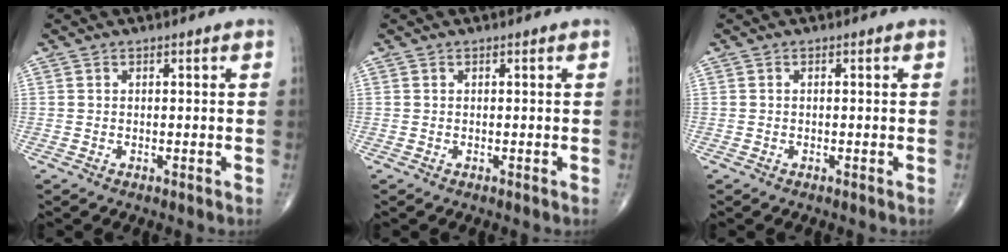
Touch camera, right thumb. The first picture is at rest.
{"total": 0.0}
{"total": 0.0}